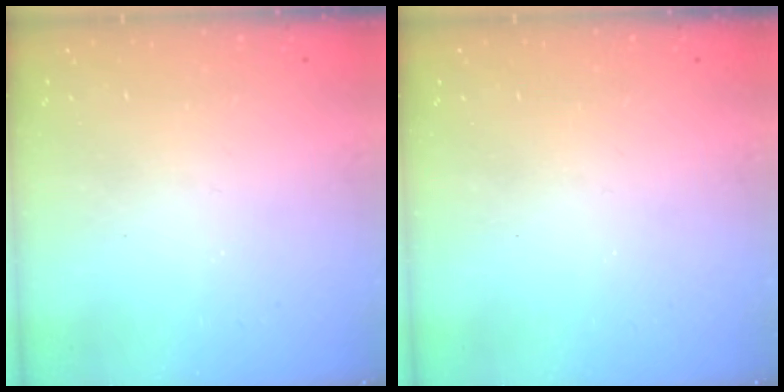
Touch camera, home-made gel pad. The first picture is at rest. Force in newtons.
{"total": 0.0}